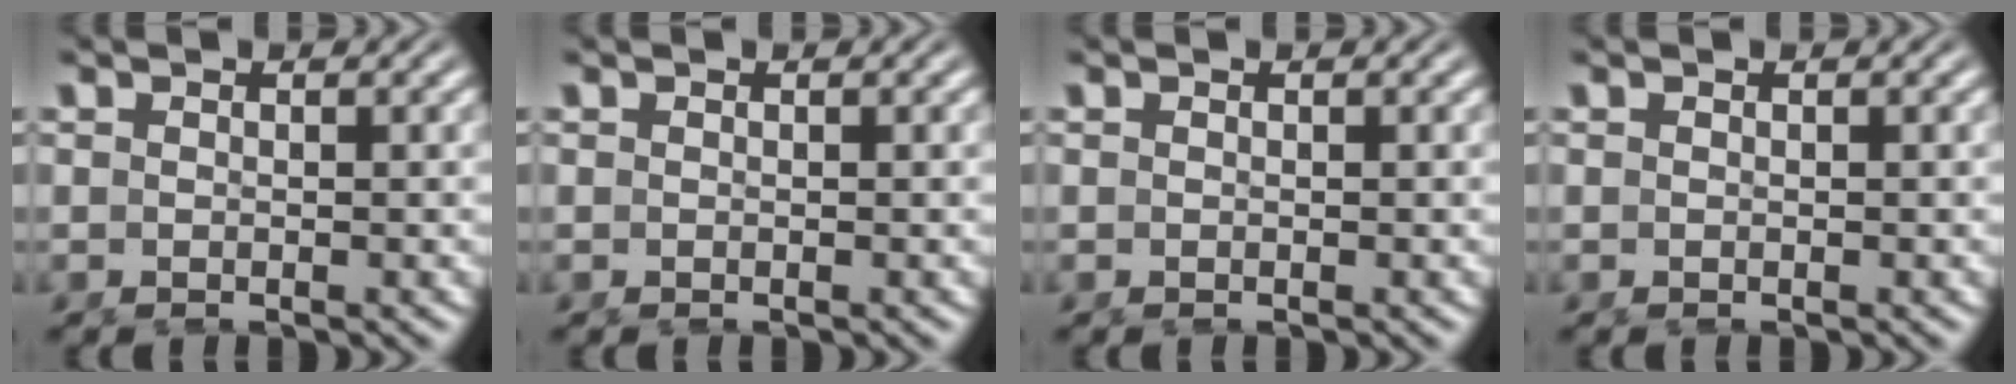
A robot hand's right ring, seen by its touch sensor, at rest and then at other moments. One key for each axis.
{"total": 0.0}
{"total": 0.0}
{"total": 0.0}